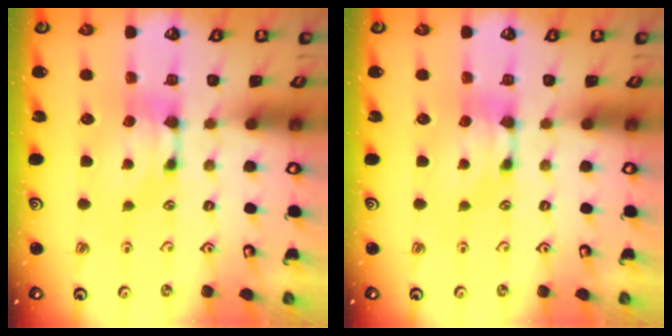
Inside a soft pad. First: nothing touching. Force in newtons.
{"total": 0.0}